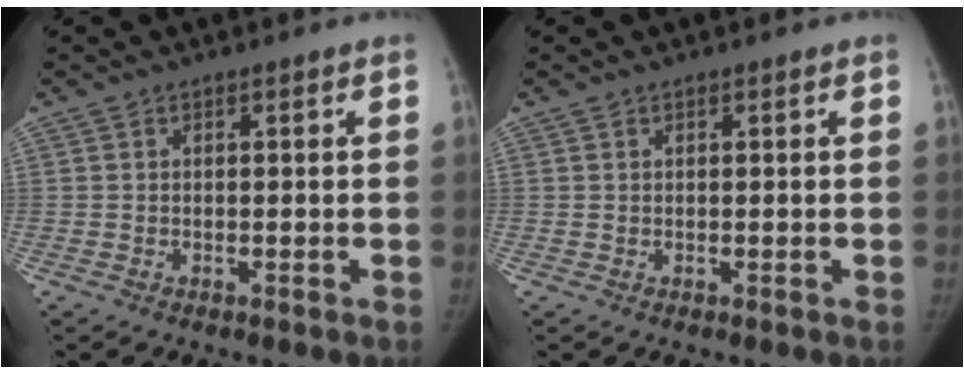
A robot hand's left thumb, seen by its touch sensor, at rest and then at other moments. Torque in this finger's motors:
{"motor_torque": [-0.36, -0.17, 0.23, -0.56, 0.01]}